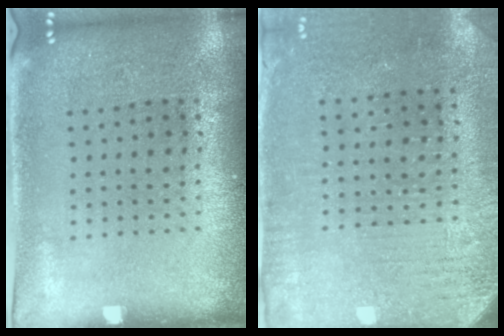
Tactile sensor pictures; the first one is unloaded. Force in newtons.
{"total": 3.1, "press": 2.7, "slide": 1.4}